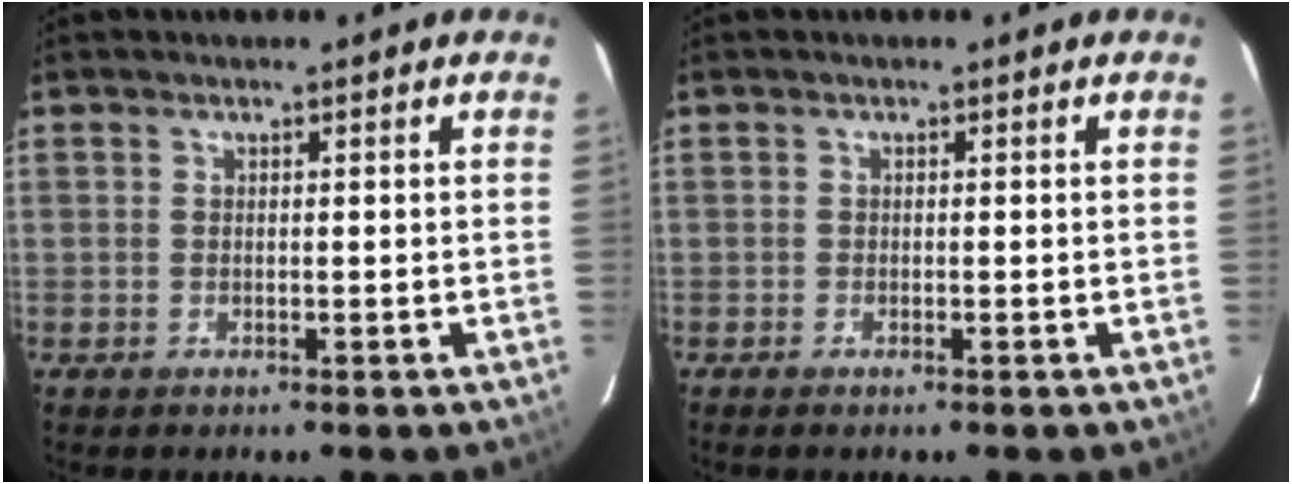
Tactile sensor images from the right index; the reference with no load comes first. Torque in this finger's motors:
{"motor_torque": [-0.11, -0.06, 0.03, 0.01]}